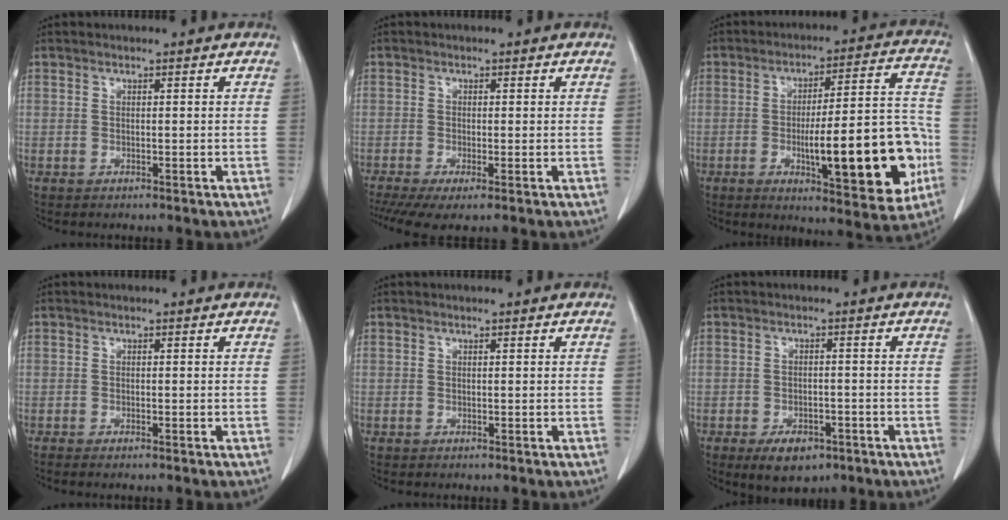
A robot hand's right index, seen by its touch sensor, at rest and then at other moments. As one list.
[{"total": 4.9, "force": [-3.0, 1.0, 3.7], "torque": [-0.059, -0.014, -0.052]}, {"total": 19.8, "force": [-4.9, 4.2, 18.7], "torque": [-0.227, 0.020, -0.057]}, {"total": 1.2, "force": [-1.0, 0.0, 0.7], "torque": [-0.010, -0.001, -0.013]}, {"total": 0.0}, {"total": 5.7, "force": [-3.4, 3.1, 3.3], "torque": [-0.051, -0.001, -0.046]}]